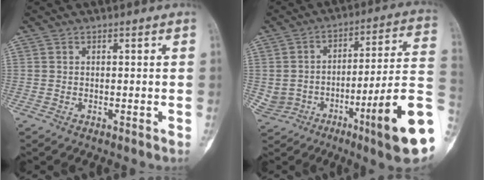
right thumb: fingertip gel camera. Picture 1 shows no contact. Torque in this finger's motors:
{"motor_torque": [3.66, 1.35, 1.34, -1.43, 0.54]}